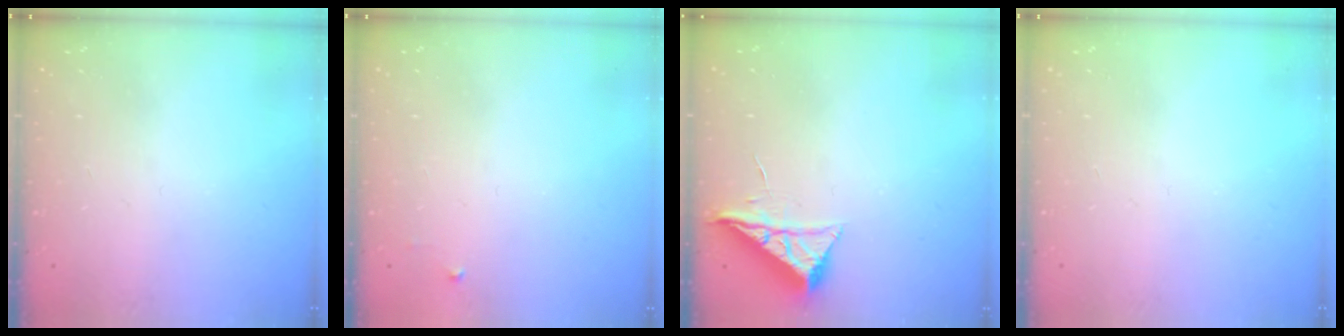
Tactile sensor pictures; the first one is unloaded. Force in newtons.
{"total": 2.5, "press": 2.5, "slide": 0.4}
{"total": 6.1, "press": 6.1, "slide": 0.7}
{"total": 0.0}